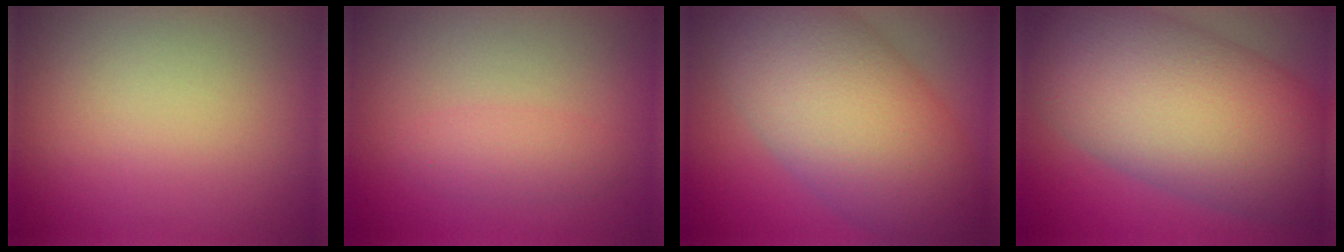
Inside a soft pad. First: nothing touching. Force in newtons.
{"total": 1.6, "press": 1.6, "slide": 0.0}
{"total": 12.5, "press": 12.5, "slide": 0.5}
{"total": 14.3, "press": 14.3, "slide": 0.5}